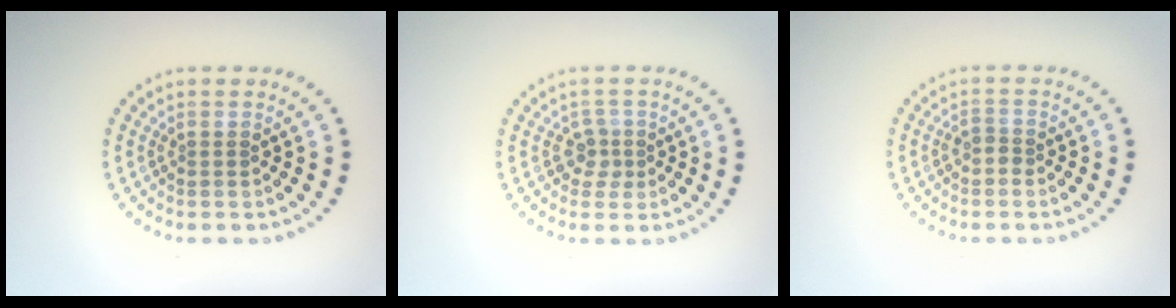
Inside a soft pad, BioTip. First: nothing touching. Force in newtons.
{"total": 1.8, "press": 1.4, "slide": 1.2}
{"total": 1.0, "press": 0.8, "slide": 0.6}